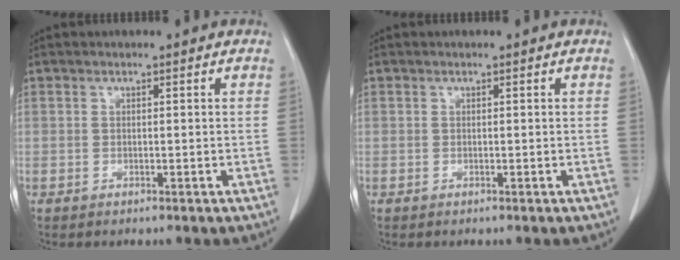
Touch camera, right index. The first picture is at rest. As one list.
[{"total": 0.0}]